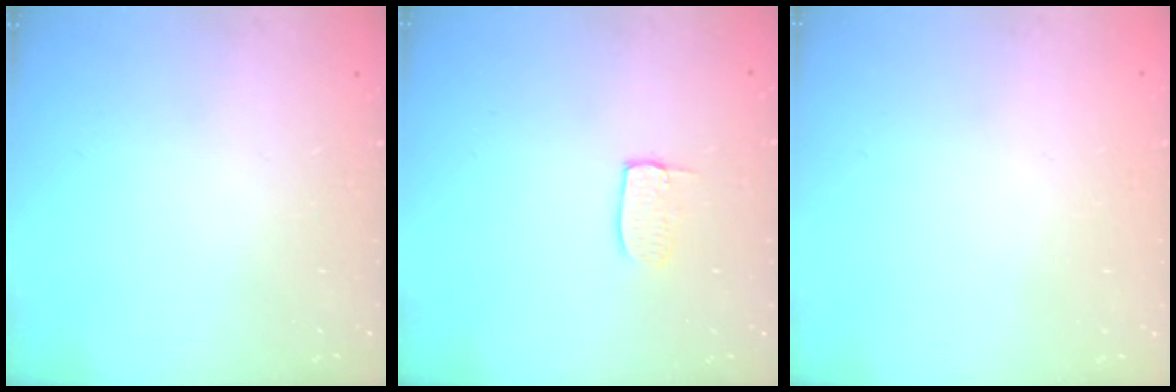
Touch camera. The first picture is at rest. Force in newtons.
{"total": 4.9, "press": 4.8, "slide": 0.4}
{"total": 0.0}